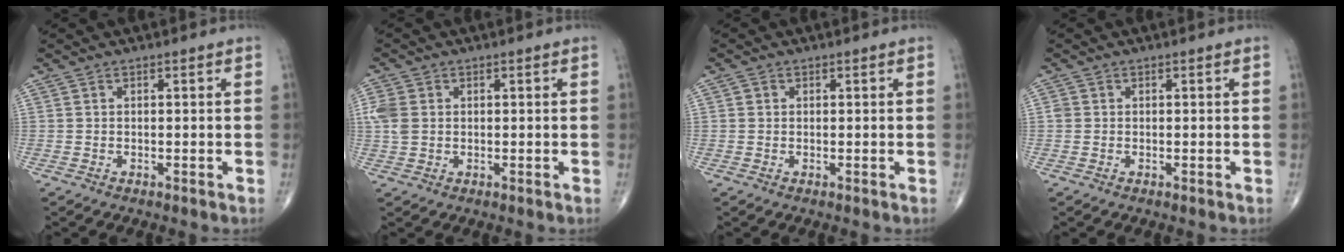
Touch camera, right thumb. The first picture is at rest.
{"total": 4.4, "force": [0.5, 3.4, 2.8], "torque": [-0.070, 0.006, 0.013]}
{"total": 0.9, "force": [0.2, 0.9, 0.2], "torque": [0.001, 0.002, 0.002]}
{"total": 0.9, "force": [0.0, 0.9, 0.2], "torque": [0.002, 0.002, 0.001]}